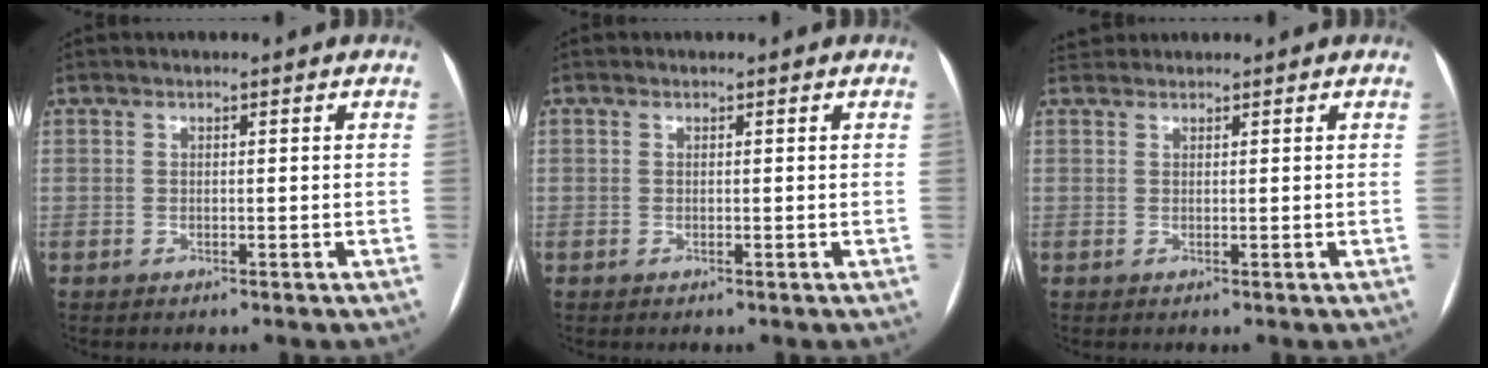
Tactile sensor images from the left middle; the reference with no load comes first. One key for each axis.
{"total": 0.9, "fx": -0.4, "fy": -0.7, "fz": -0.4, "tx": 0.009, "ty": -0.006, "tz": -0.007}
{"total": 1.7, "fx": 1.6, "fy": 0.5, "fz": -0.2, "tx": -0.003, "ty": 0.020, "tz": 0.030}